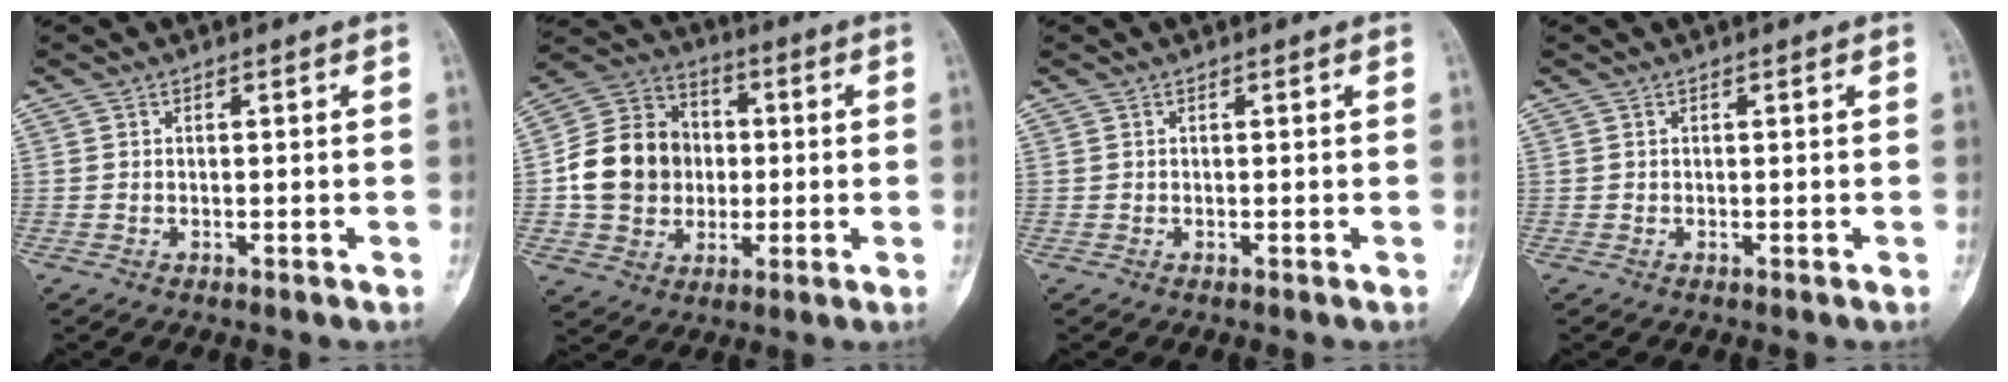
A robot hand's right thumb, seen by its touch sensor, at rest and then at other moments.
{"total": 15.6, "force": [-0.3, 13.3, 8.1], "torque": [-0.124, 0.025, -0.005]}
{"total": 0.0}
{"total": 0.0}